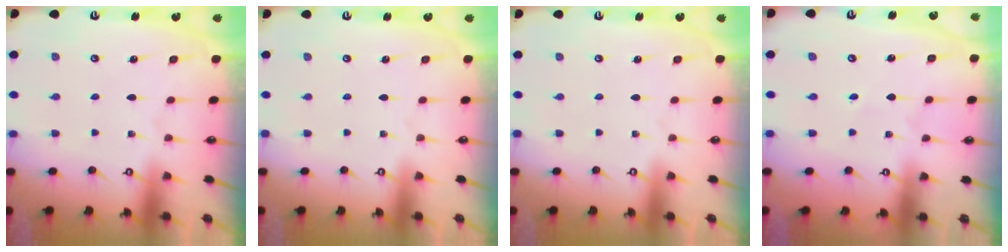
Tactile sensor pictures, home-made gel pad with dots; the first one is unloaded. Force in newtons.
{"total": 0.0}
{"total": 0.0}
{"total": 2.3, "press": 2.2, "slide": 0.7}